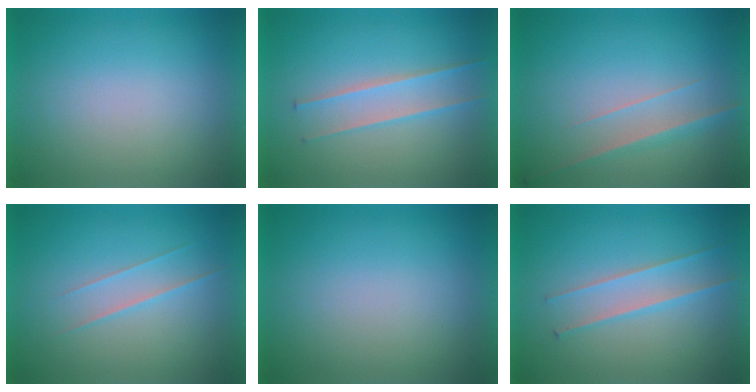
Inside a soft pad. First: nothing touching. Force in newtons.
{"total": 2.4}
{"total": 2.9}
{"total": 1.6}
{"total": 0.0}
{"total": 2.4}